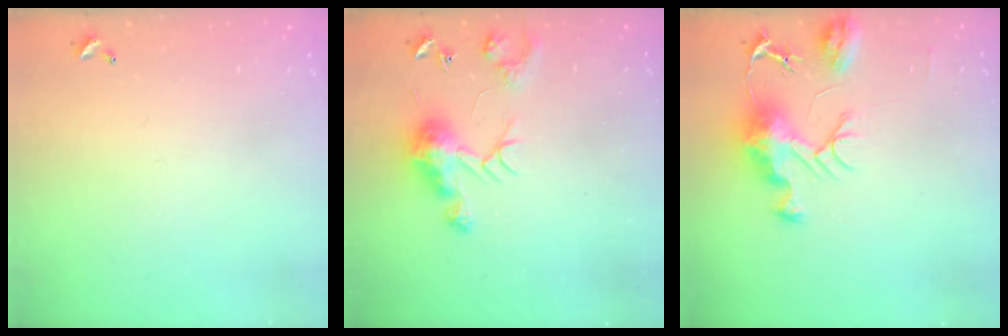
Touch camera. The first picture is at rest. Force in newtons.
{"total": 9.3, "press": 9.3, "slide": 0.5}
{"total": 10.2, "press": 10.1, "slide": 1.0}